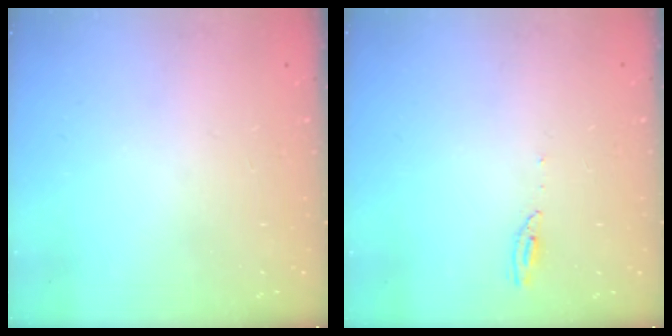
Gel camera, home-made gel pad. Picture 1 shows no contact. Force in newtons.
{"total": 4.4, "press": 4.4, "slide": 0.1}